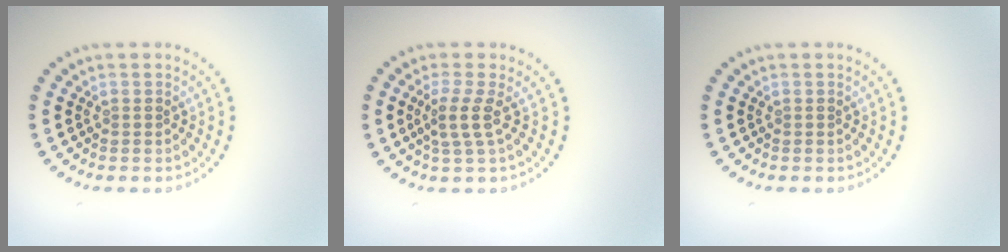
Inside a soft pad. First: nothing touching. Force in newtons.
{"total": 2.1, "press": 1.6, "slide": 1.5}
{"total": 0.0}